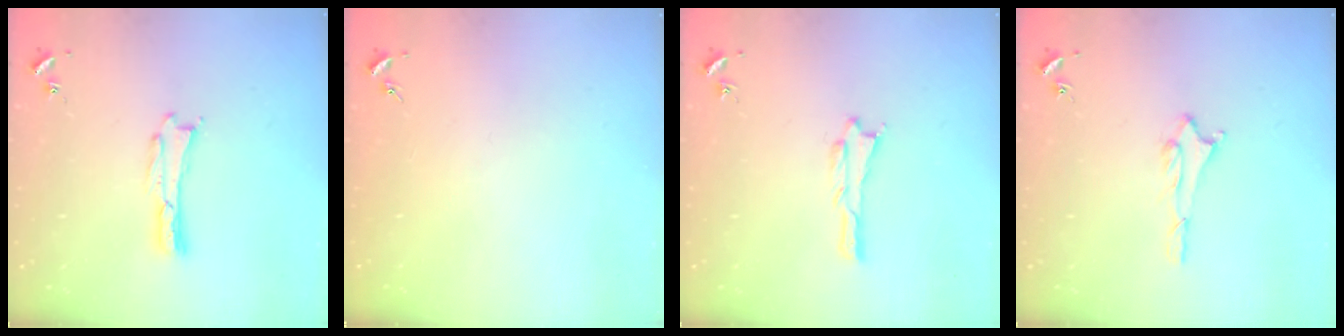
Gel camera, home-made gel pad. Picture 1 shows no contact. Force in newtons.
{"total": 0.0}
{"total": 0.6, "press": 0.6, "slide": 0.1}
{"total": 1.6, "press": 1.6, "slide": 0.2}